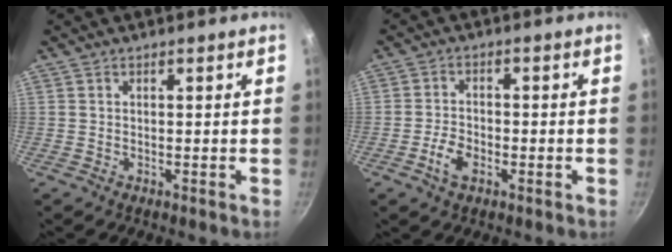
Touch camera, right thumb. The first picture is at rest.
{"total": 4.8, "force": [-1.9, 2.6, 3.5], "torque": [-0.065, 0.013, -0.036]}